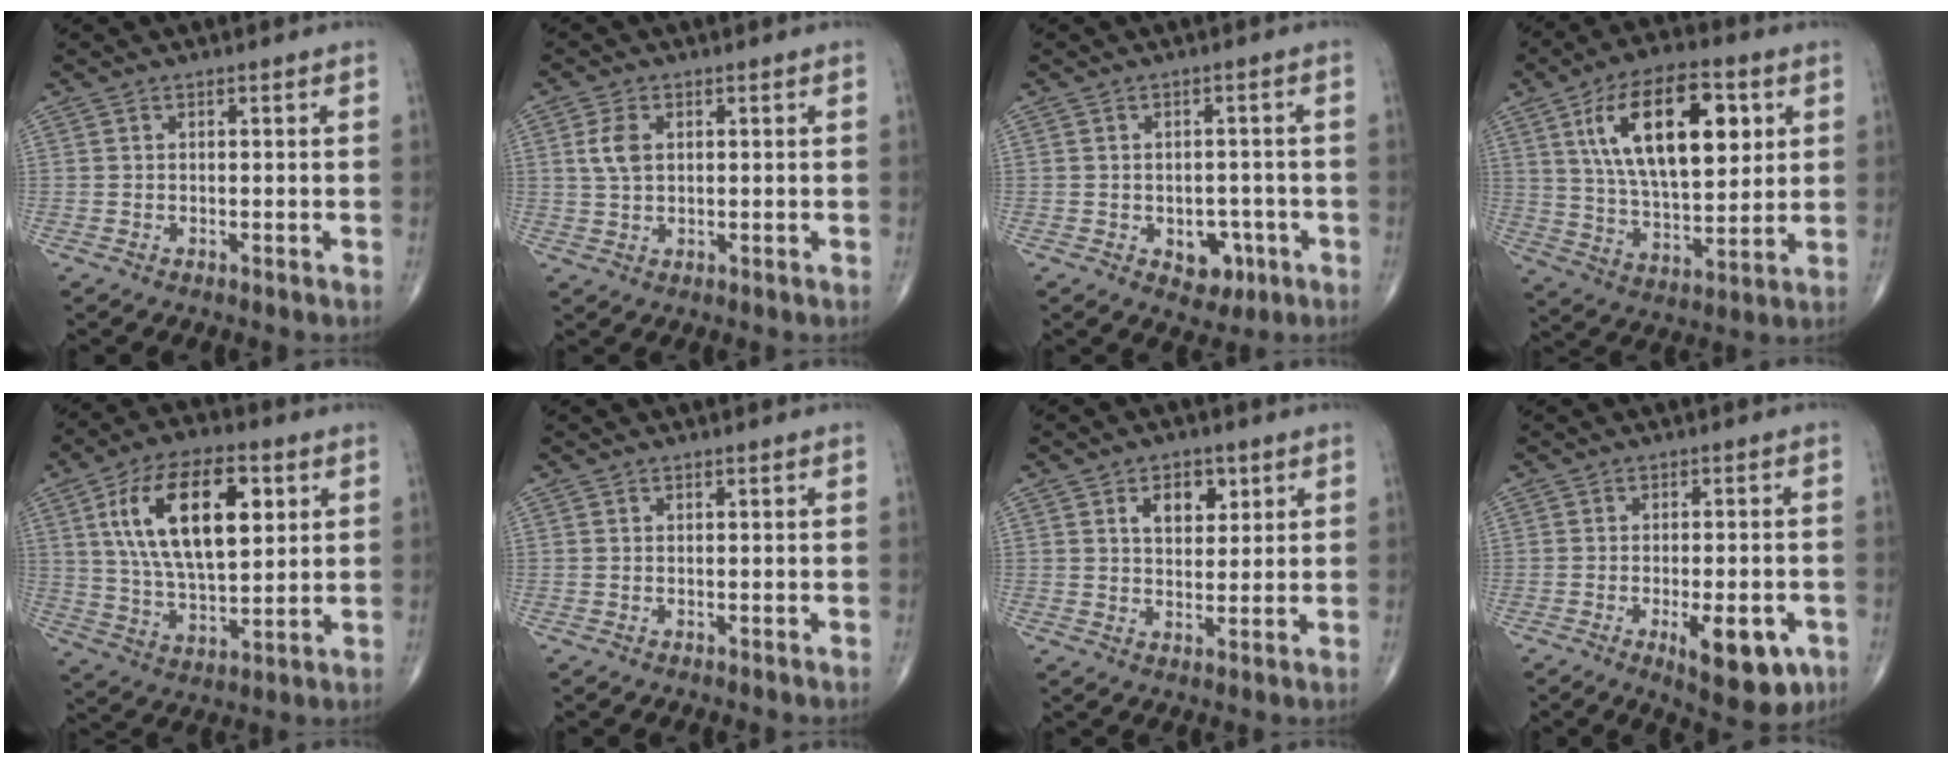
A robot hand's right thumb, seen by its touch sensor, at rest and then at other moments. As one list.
[{"total": 4.1, "force": [1.1, 2.5, 3.1], "torque": [-0.065, 0.000, 0.022]}, {"total": 5.4, "force": [-2.0, 3.9, 3.2], "torque": [-0.015, 0.013, -0.018]}, {"total": 21.1, "force": [6.9, 9.9, 17.3], "torque": [-0.267, -0.019, 0.120]}, {"total": 19.8, "force": [6.0, 9.5, 16.3], "torque": [-0.270, -0.009, 0.108]}, {"total": 0.0}, {"total": 5.9, "force": [2.5, 3.8, 3.7], "torque": [-0.030, -0.010, 0.036]}, {"total": 10.6, "force": [-4.2, 4.1, 8.9], "torque": [-0.108, 0.000, -0.049]}]